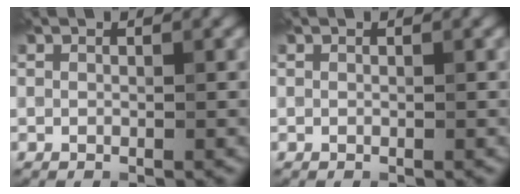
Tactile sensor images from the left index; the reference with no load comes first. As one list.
[{"total": 0.0}]